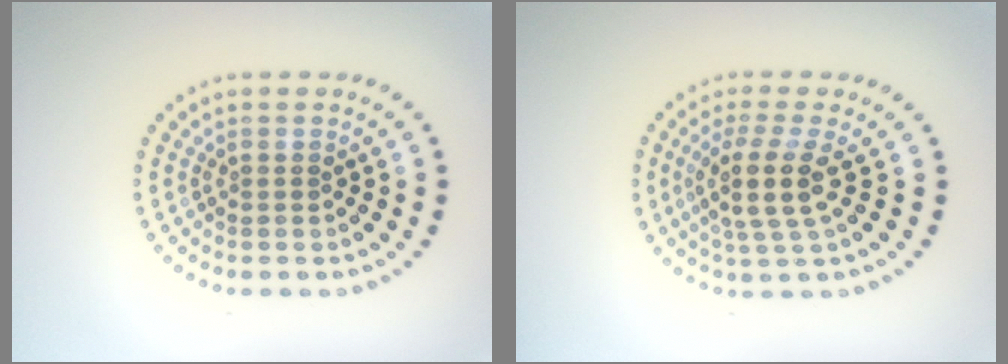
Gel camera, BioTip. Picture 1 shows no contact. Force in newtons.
{"total": 3.8, "press": 3.0, "slide": 2.3}